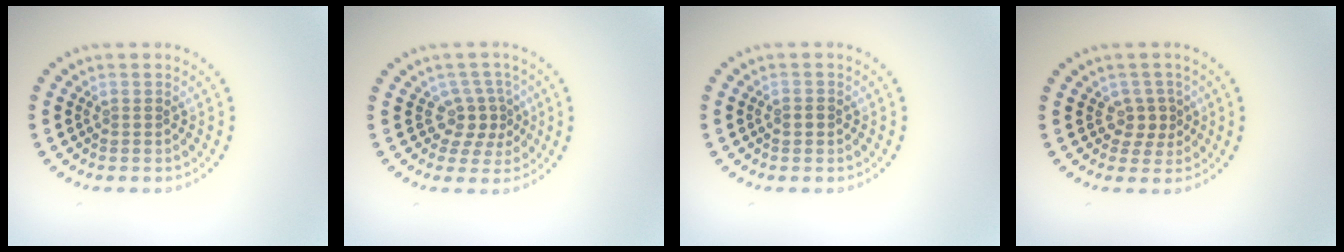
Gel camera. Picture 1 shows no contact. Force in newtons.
{"total": 2.8, "press": 2.0, "slide": 1.9}
{"total": 1.3, "press": 1.3, "slide": 0.1}
{"total": 1.7, "press": 1.5, "slide": 0.9}